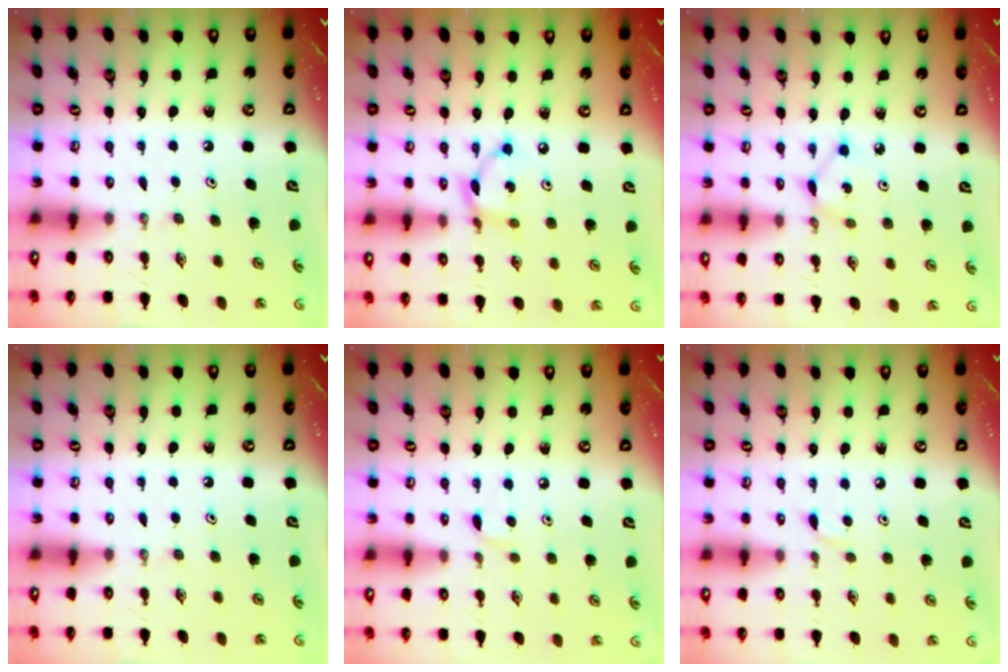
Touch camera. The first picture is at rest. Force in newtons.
{"total": 5.5, "press": 5.5, "slide": 0.1}
{"total": 1.5, "press": 1.5, "slide": 0.1}
{"total": 0.0}
{"total": 4.7, "press": 4.7, "slide": 0.6}
{"total": 3.7, "press": 3.6, "slide": 0.5}